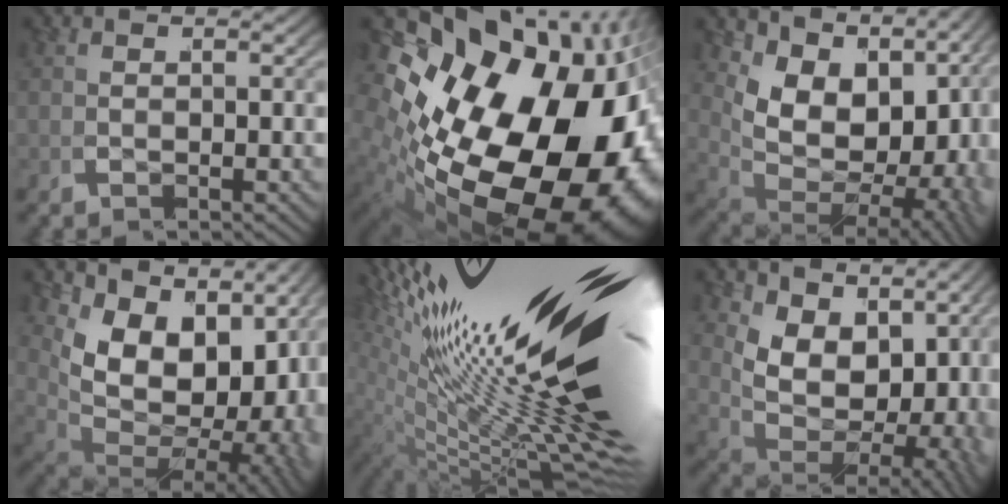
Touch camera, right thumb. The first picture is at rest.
{"total": 30.1, "force": [-2.0, 21.4, 21.1], "torque": [-0.377, -0.059, -0.002]}
{"total": 14.9, "force": [0.0, 10.5, 10.5], "torque": [-0.194, -0.036, 0.016]}
{"total": 17.7, "force": [-0.7, 12.1, 12.9], "torque": [-0.231, -0.051, 0.018]}
{"total": 16.7, "force": [0.9, 7.4, 15.0], "torque": [-0.199, -0.015, 0.024]}
{"total": 11.0, "force": [0.2, 7.4, 8.2], "torque": [-0.163, -0.037, 0.024]}